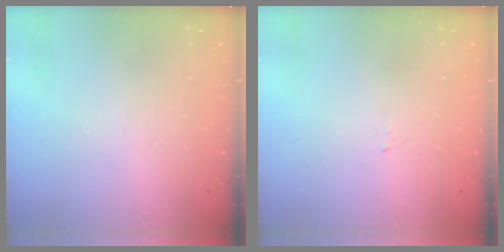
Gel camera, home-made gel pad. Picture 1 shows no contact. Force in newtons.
{"total": 1.6, "press": 1.6, "slide": 0.1}